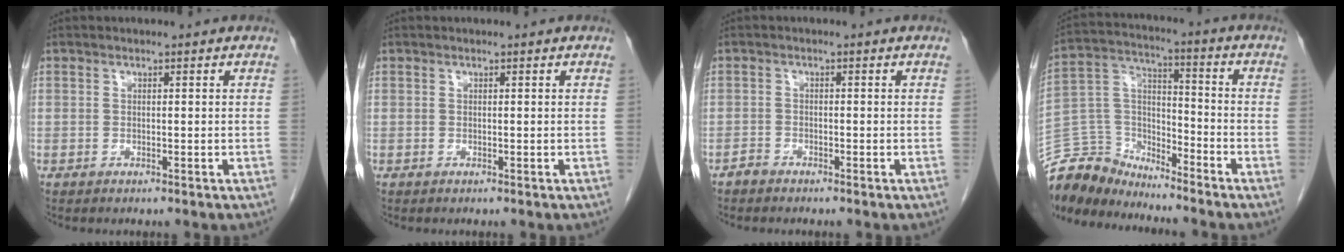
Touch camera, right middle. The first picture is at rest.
{"total": 0.0}
{"total": 0.9, "force": [-0.9, 0.2, 0.1], "torque": [-0.002, 0.001, -0.019]}
{"total": 11.3, "force": [-11.0, 2.3, 0.6], "torque": [-0.017, 0.035, -0.218]}